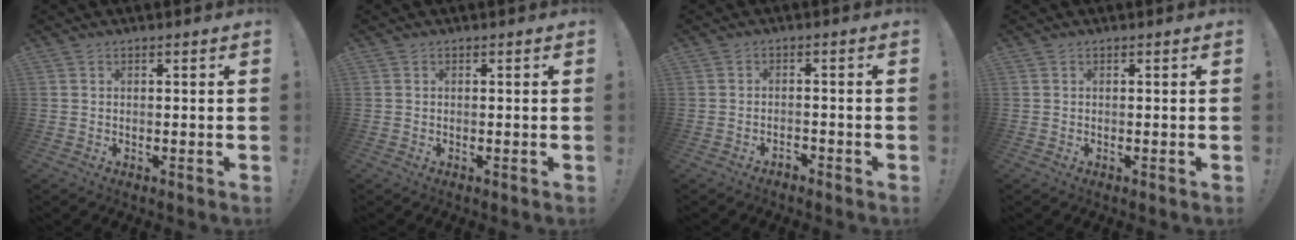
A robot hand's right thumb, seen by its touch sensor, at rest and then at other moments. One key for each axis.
{"total": 0.0}
{"total": 1.9, "fx": -1.8, "fy": 0.2, "fz": 0.2, "tx": -0.007, "ty": 0.003, "tz": -0.034}
{"total": 0.0}